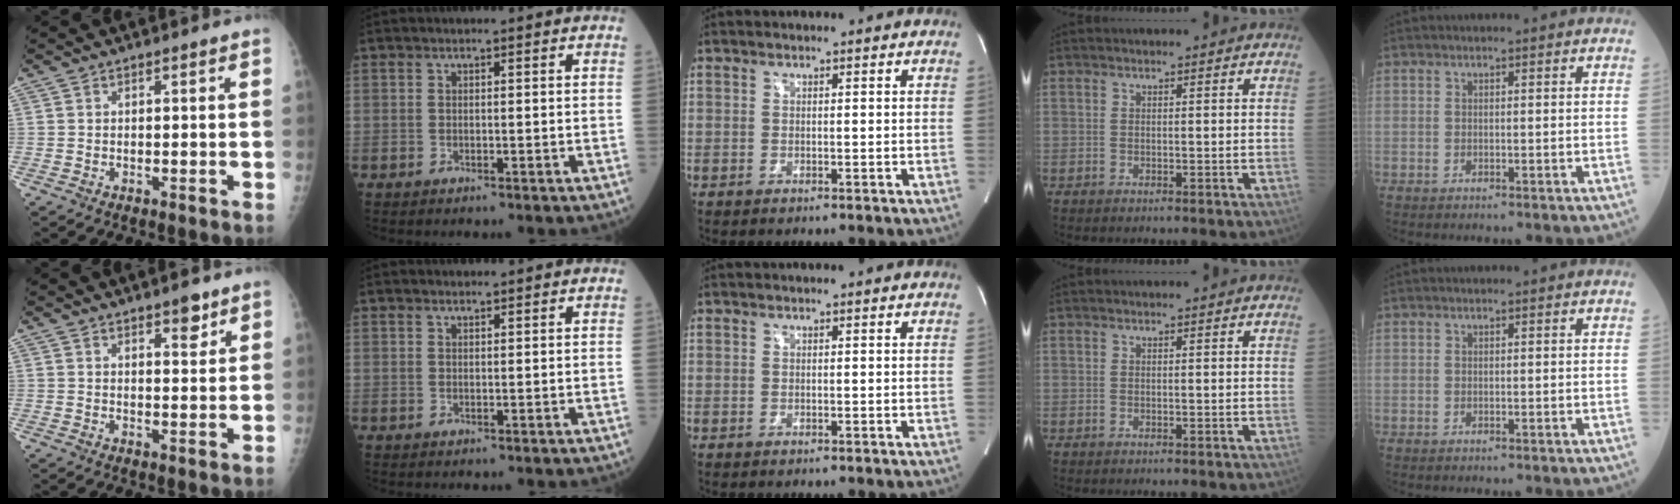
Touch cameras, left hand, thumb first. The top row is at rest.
{"thumb": {"total": 4.1, "force": [2.8, 1.5, 2.6], "torque": [-0.022, -0.018, 0.041]}, "index": {"total": 0.6, "force": [0.6, 0.1, 0.0], "torque": [-0.008, 0.000, 0.011]}}